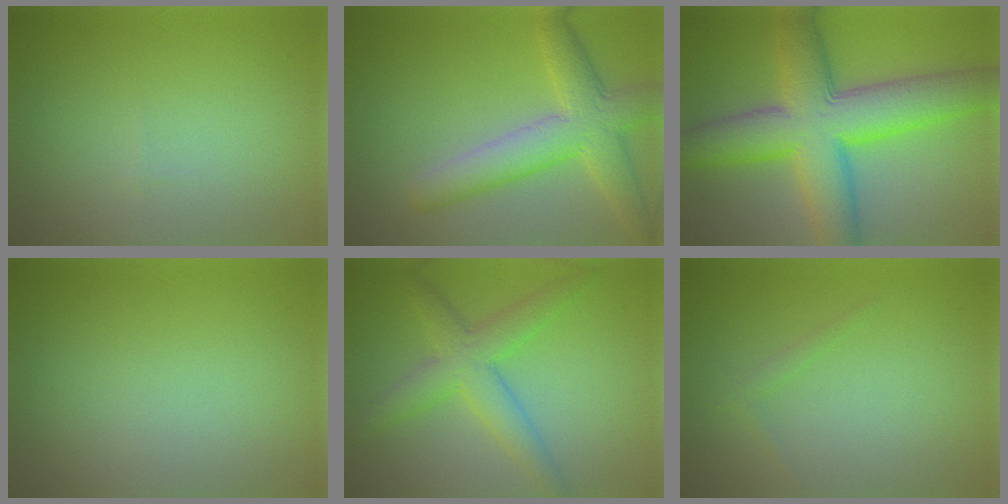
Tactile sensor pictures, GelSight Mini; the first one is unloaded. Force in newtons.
{"total": 6.1, "press": 6.1, "slide": 0.1}
{"total": 11.6, "press": 11.6, "slide": 0.3}
{"total": 0.0}
{"total": 4.7, "press": 4.7, "slide": 0.1}
{"total": 0.8, "press": 0.8, "slide": 0.0}